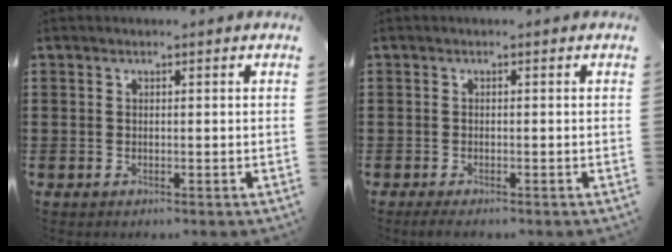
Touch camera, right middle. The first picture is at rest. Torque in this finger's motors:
{"motor_torque": [0.65, -0.01, 0.02, 0.05]}